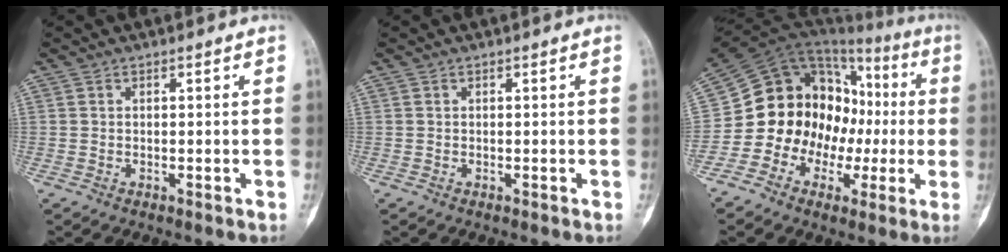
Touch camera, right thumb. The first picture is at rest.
{"total": 0.0}
{"total": 17.6, "force": [-2.9, 14.5, 9.6], "torque": [-0.101, 0.094, -0.046]}